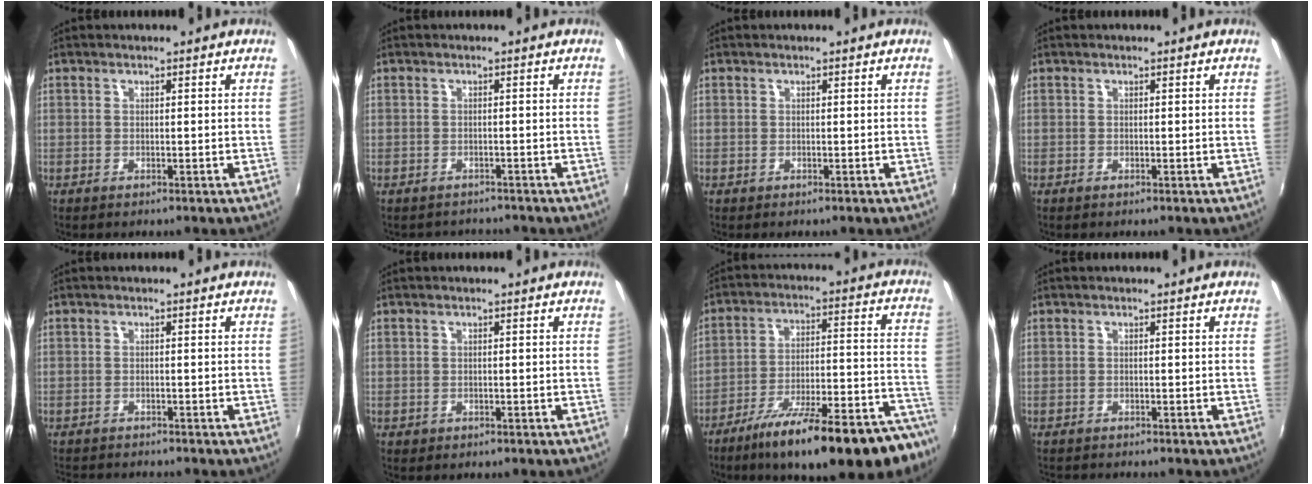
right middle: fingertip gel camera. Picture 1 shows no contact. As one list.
[{"total": 2.8, "force": [-2.6, 1.2, -0.1], "torque": [-0.006, -0.003, -0.039]}, {"total": 0.0}, {"total": 0.0}, {"total": 4.4, "force": [-4.2, 0.7, 1.1], "torque": [-0.034, -0.015, -0.070]}, {"total": 1.2, "force": [-0.6, 0.9, 0.4], "torque": [-0.009, -0.003, -0.005]}, {"total": 26.5, "force": [-21.0, 5.1, 15.3], "torque": [-0.218, -0.038, -0.295]}, {"total": 1.8, "force": [-1.7, 0.2, 0.3], "torque": [-0.012, -0.011, -0.030]}]